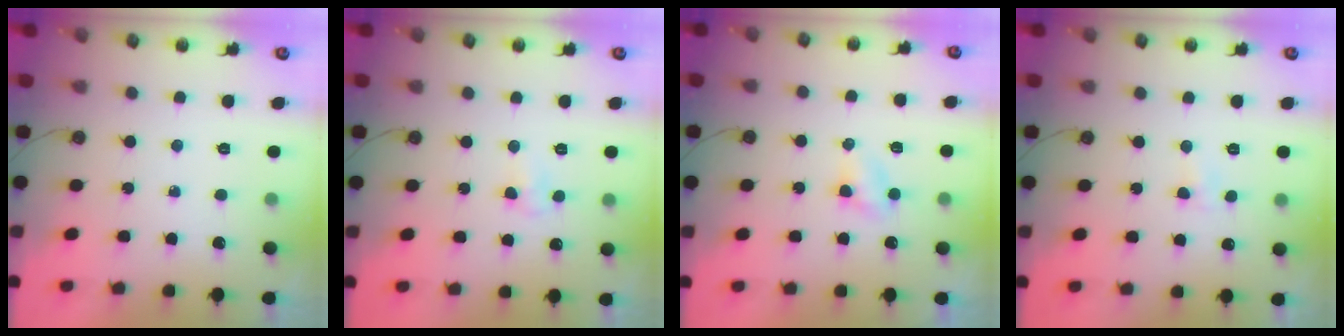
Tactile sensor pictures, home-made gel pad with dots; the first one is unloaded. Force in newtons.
{"total": 4.3, "press": 4.2, "slide": 0.9}
{"total": 2.9, "press": 2.9, "slide": 0.3}
{"total": 2.9, "press": 2.9, "slide": 0.4}